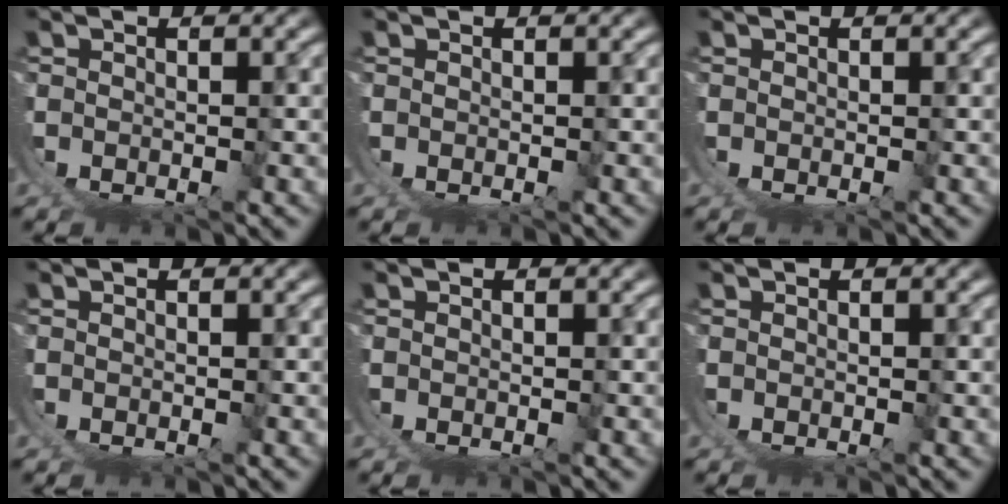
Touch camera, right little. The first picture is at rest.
{"total": 0.0}
{"total": 0.0}
{"total": 0.0}
{"total": 0.0}
{"total": 0.0}